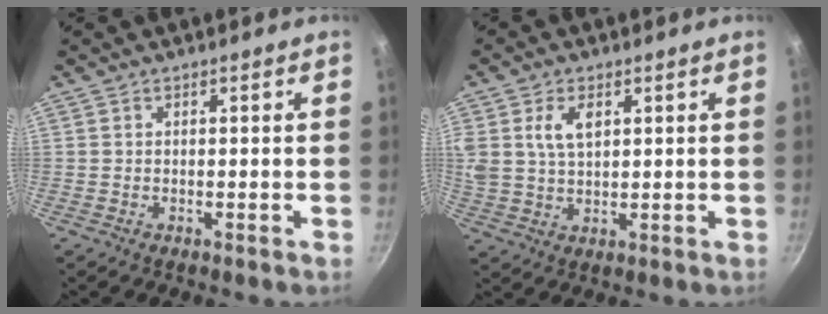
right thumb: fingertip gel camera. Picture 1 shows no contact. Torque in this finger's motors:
{"motor_torque": [0.92, 0.92, 1.04, 0.09, 0.07]}